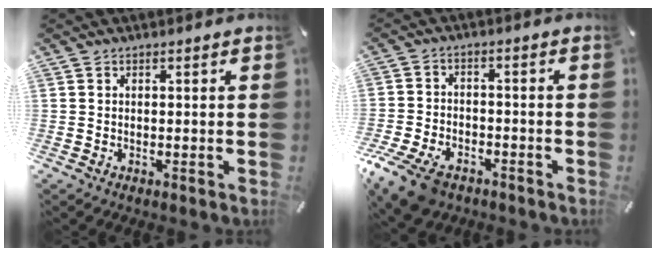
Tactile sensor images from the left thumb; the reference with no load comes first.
{"total": 9.8, "force": [-6.3, 5.6, 5.0], "torque": [-0.102, 0.029, -0.115]}